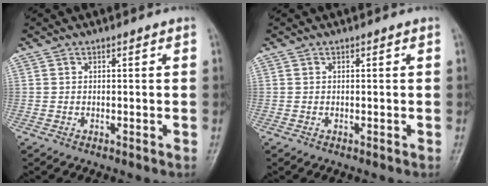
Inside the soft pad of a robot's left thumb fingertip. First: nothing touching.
{"total": 0.0}